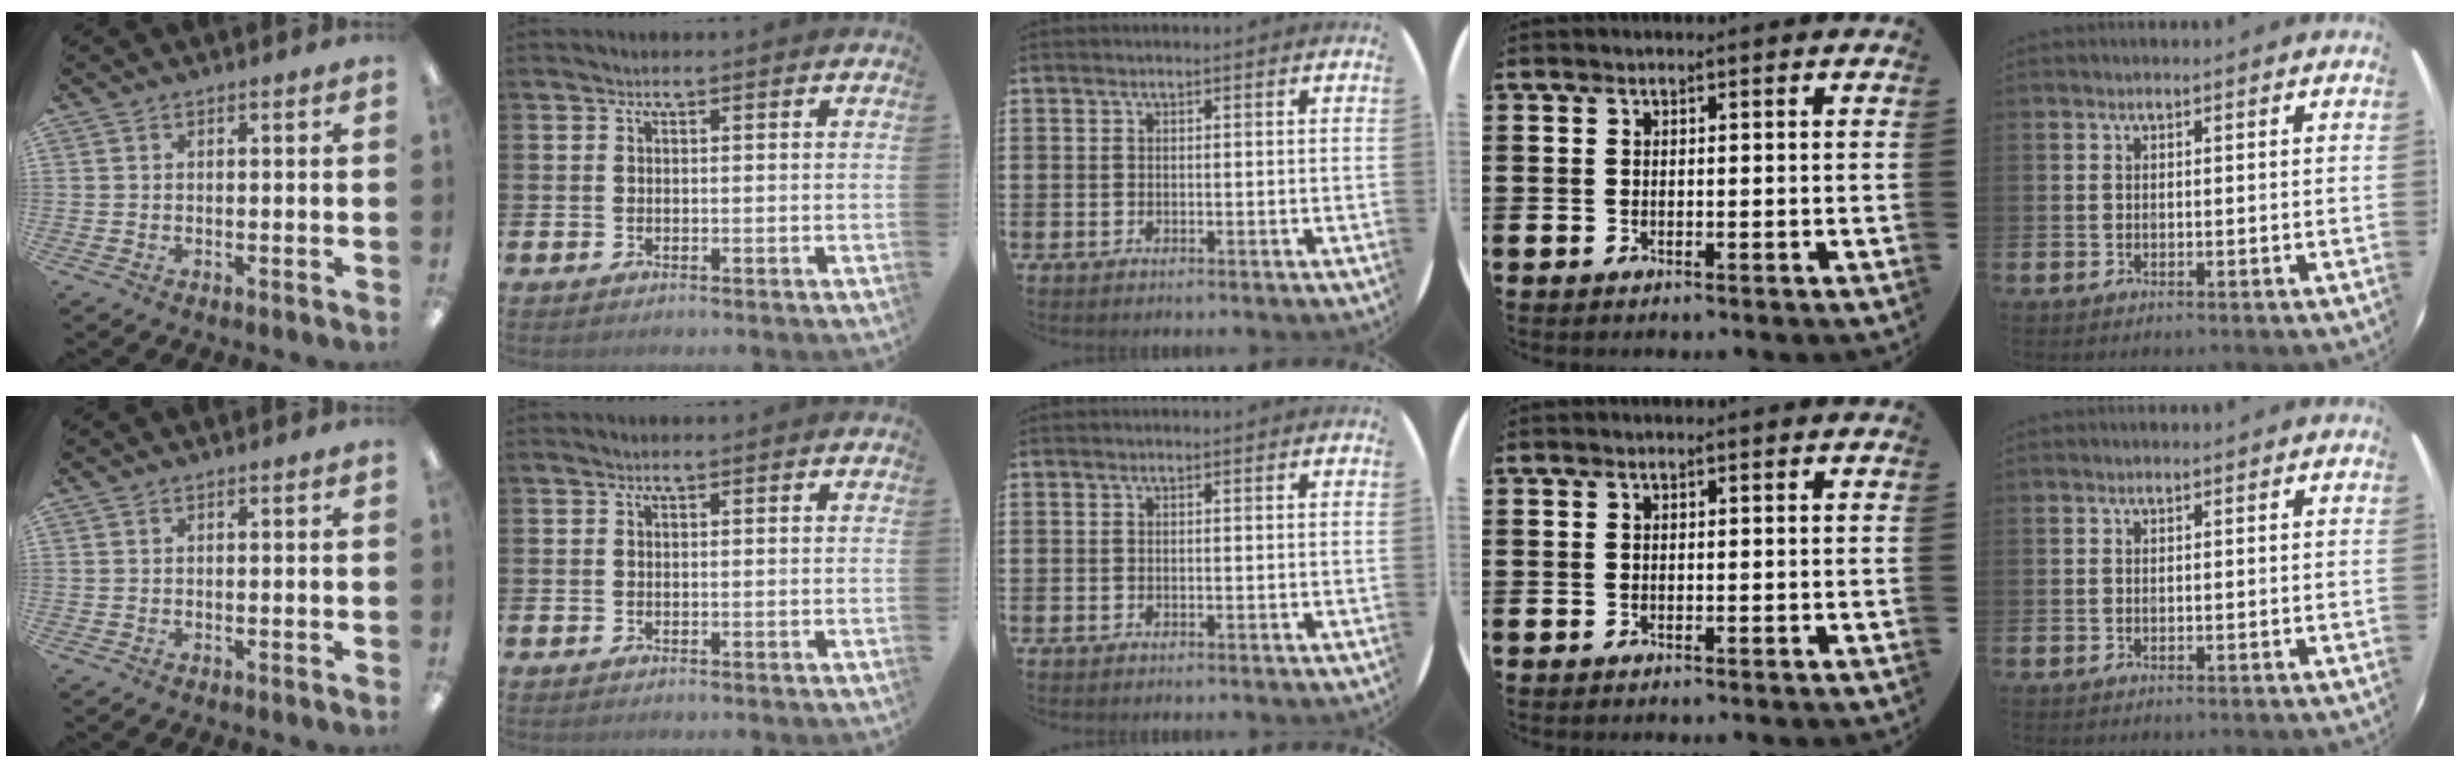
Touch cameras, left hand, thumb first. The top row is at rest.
{}